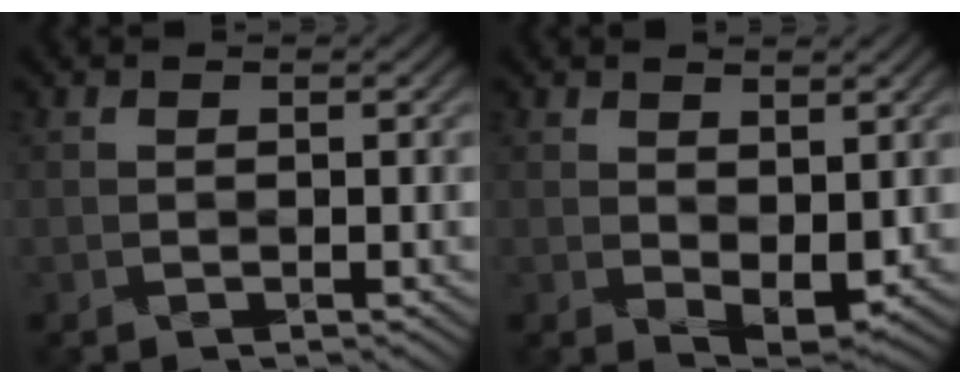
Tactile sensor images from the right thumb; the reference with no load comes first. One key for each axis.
{"total": 3.6, "fx": 0.6, "fy": 1.9, "fz": 3.0, "tx": -0.056, "ty": -0.008, "tz": 0.013}